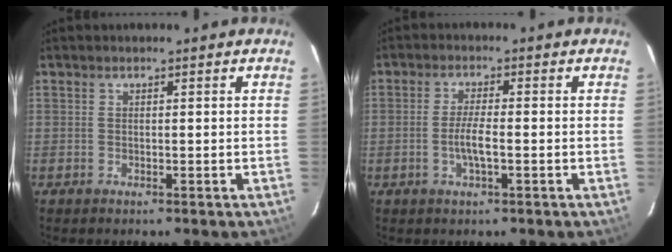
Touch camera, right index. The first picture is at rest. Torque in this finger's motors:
{"motor_torque": [0.77, -0.29, 0.36, 0.09]}